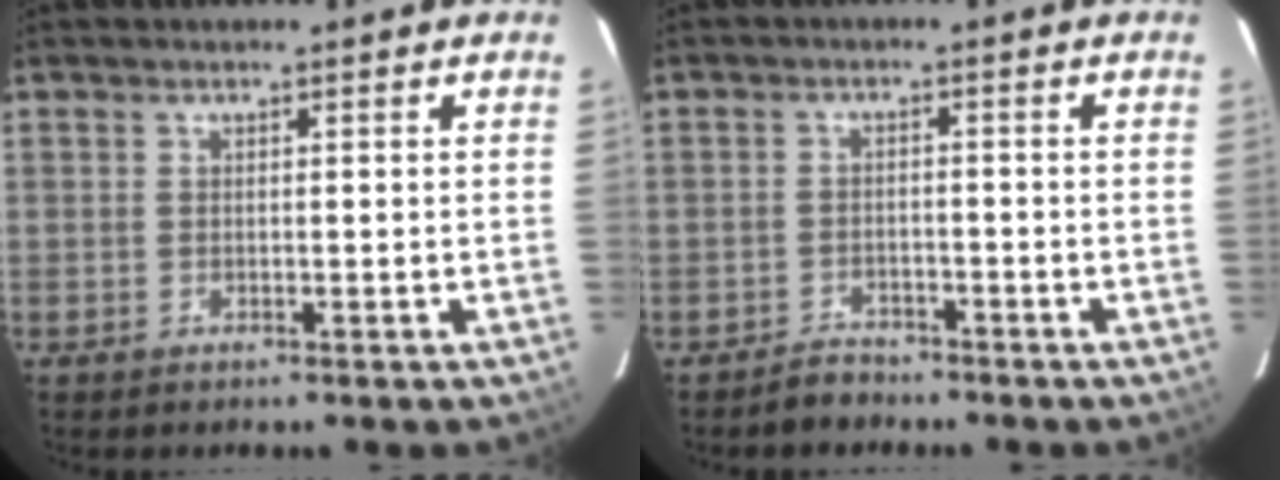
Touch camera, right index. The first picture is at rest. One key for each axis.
{"total": 3.4, "fx": -2.9, "fy": 1.8, "fz": 0.2, "tx": -0.011, "ty": 0.011, "tz": -0.044}